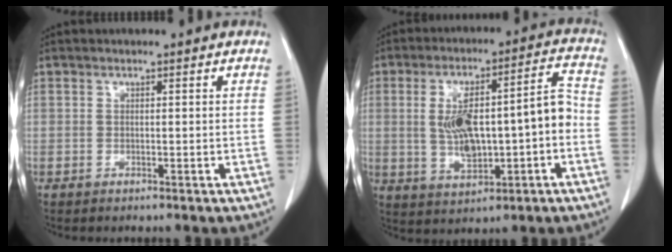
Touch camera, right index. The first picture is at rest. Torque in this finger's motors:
{"motor_torque": [0.58, -0.14, 0.38, 0.08]}